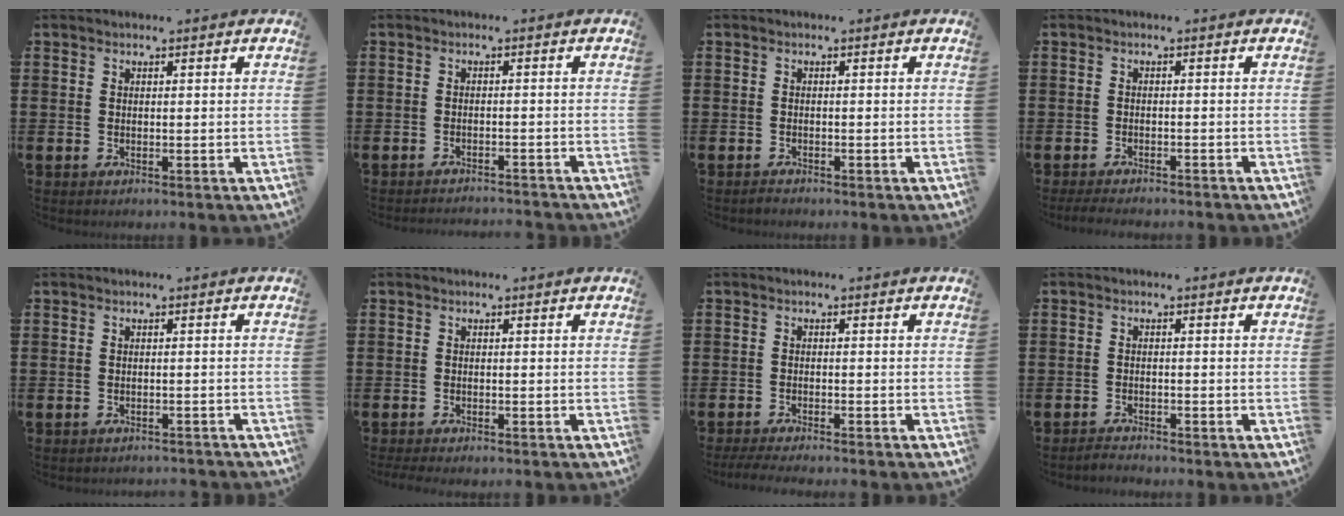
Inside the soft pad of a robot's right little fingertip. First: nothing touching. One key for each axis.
{"total": 1.5, "fx": -1.4, "fy": -0.1, "fz": -0.1, "tx": -0.002, "ty": 0.003, "tz": -0.031}
{"total": 0.6, "fx": -0.5, "fy": 0.1, "fz": 0.0, "tx": -0.003, "ty": -0.003, "tz": -0.011}
{"total": 1.6, "fx": -1.5, "fy": 0.1, "fz": 0.5, "tx": -0.010, "ty": 0.003, "tz": -0.029}
{"total": 0.9, "fx": -0.9, "fy": 0.0, "fz": 0.0, "tx": -0.002, "ty": 0.000, "tz": -0.019}
{"total": 0.8, "fx": -0.7, "fy": 0.1, "fz": 0.3, "tx": -0.007, "ty": -0.001, "tz": -0.015}
{"total": 1.7, "fx": -1.5, "fy": -0.1, "fz": 0.7, "tx": -0.010, "ty": 0.003, "tz": -0.030}
{"total": 1.3, "fx": -1.3, "fy": 0.0, "fz": 0.0, "tx": -0.004, "ty": 0.002, "tz": -0.027}